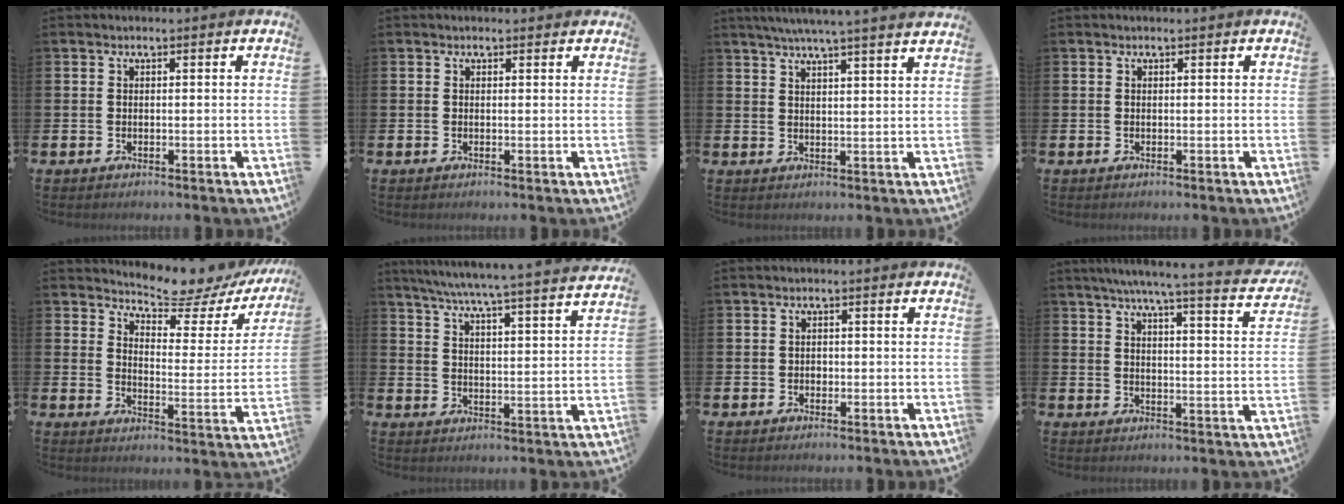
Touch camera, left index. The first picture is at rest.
{"total": 0.5, "force": [0.4, 0.3, 0.2], "torque": [0.012, -0.002, 0.003]}
{"total": 5.2, "force": [4.8, -1.0, 1.7], "torque": [-0.039, -0.022, 0.084]}
{"total": 0.0}
{"total": 7.0, "force": [6.8, 1.2, 1.6], "torque": [-0.038, -0.060, 0.113]}
{"total": 6.2, "force": [5.9, -0.4, 2.0], "torque": [-0.051, -0.051, 0.096]}
{"total": 0.7, "force": [-0.1, 0.7, 0.2], "torque": [-0.005, 0.006, -0.004]}
{"total": 5.8, "force": [5.1, -0.2, 2.6], "torque": [-0.052, -0.043, 0.079]}